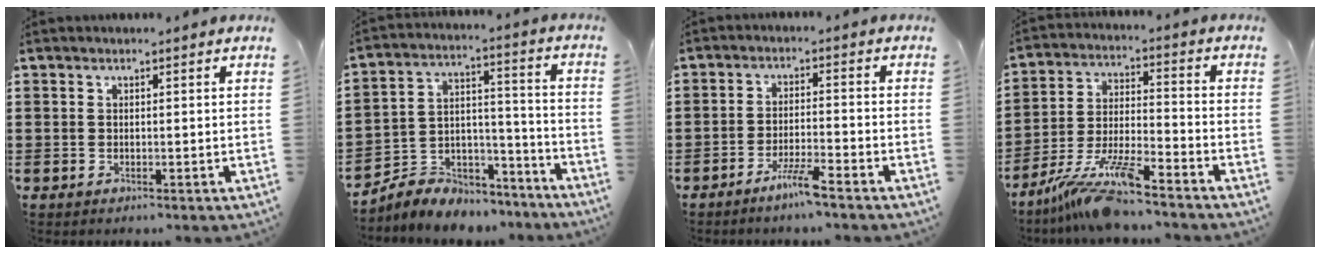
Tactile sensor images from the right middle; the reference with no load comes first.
{"total": 5.7, "force": [-5.3, 2.0, -0.2], "torque": [-0.003, 0.012, -0.110]}
{"total": 4.3, "force": [-3.3, -0.1, 2.6], "torque": [-0.056, -0.005, -0.064]}
{"total": 10.5, "force": [-9.2, 0.4, 5.1], "torque": [-0.104, 0.004, -0.183]}